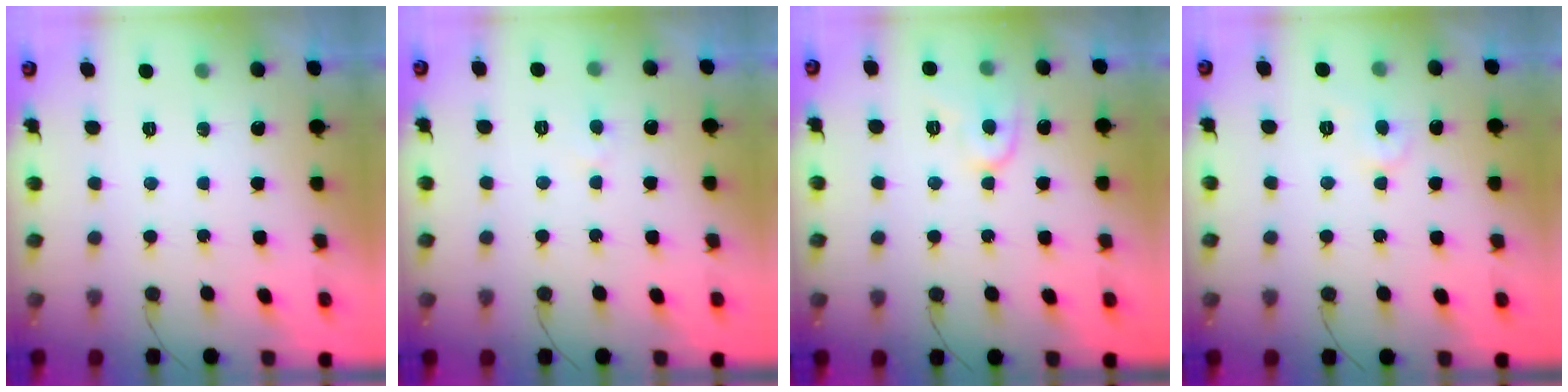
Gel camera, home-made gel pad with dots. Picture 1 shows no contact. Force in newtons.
{"total": 2.6, "press": 2.6, "slide": 0.2}
{"total": 7.8, "press": 7.7, "slide": 0.8}
{"total": 4.8, "press": 4.8, "slide": 0.4}